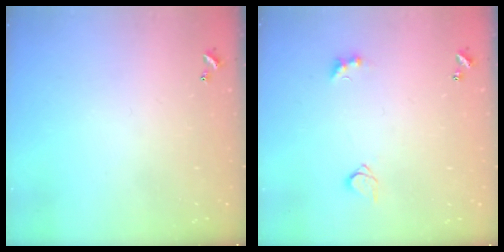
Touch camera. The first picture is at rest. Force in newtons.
{"total": 4.1, "press": 4.0, "slide": 1.1}